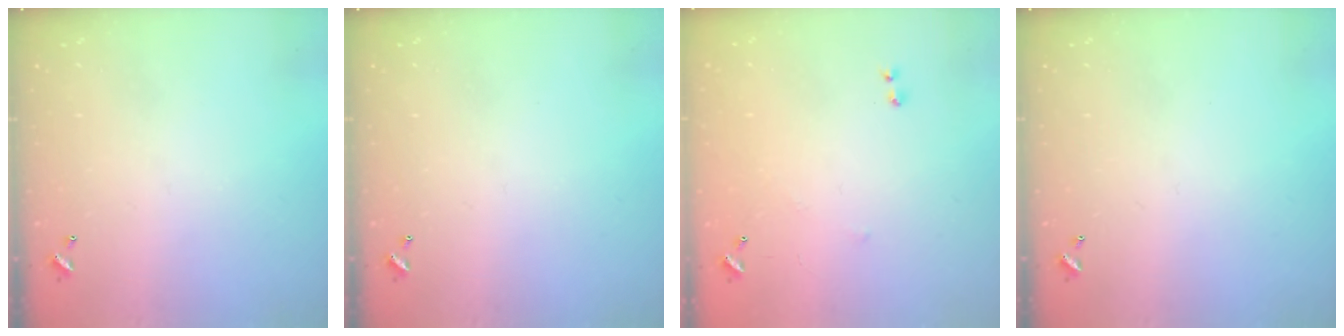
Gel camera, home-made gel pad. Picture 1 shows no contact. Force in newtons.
{"total": 0.0}
{"total": 7.7, "press": 7.7, "slide": 0.8}
{"total": 0.0}